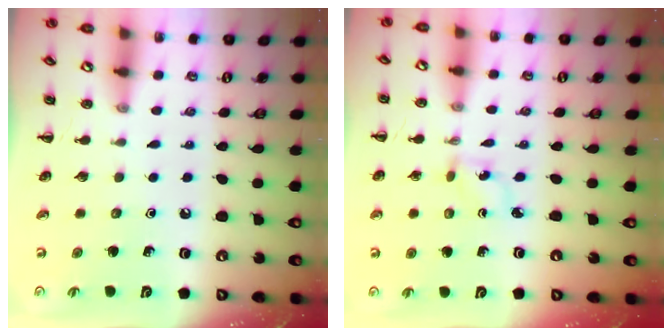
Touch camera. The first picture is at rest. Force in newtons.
{"total": 2.5, "press": 2.3, "slide": 1.0}